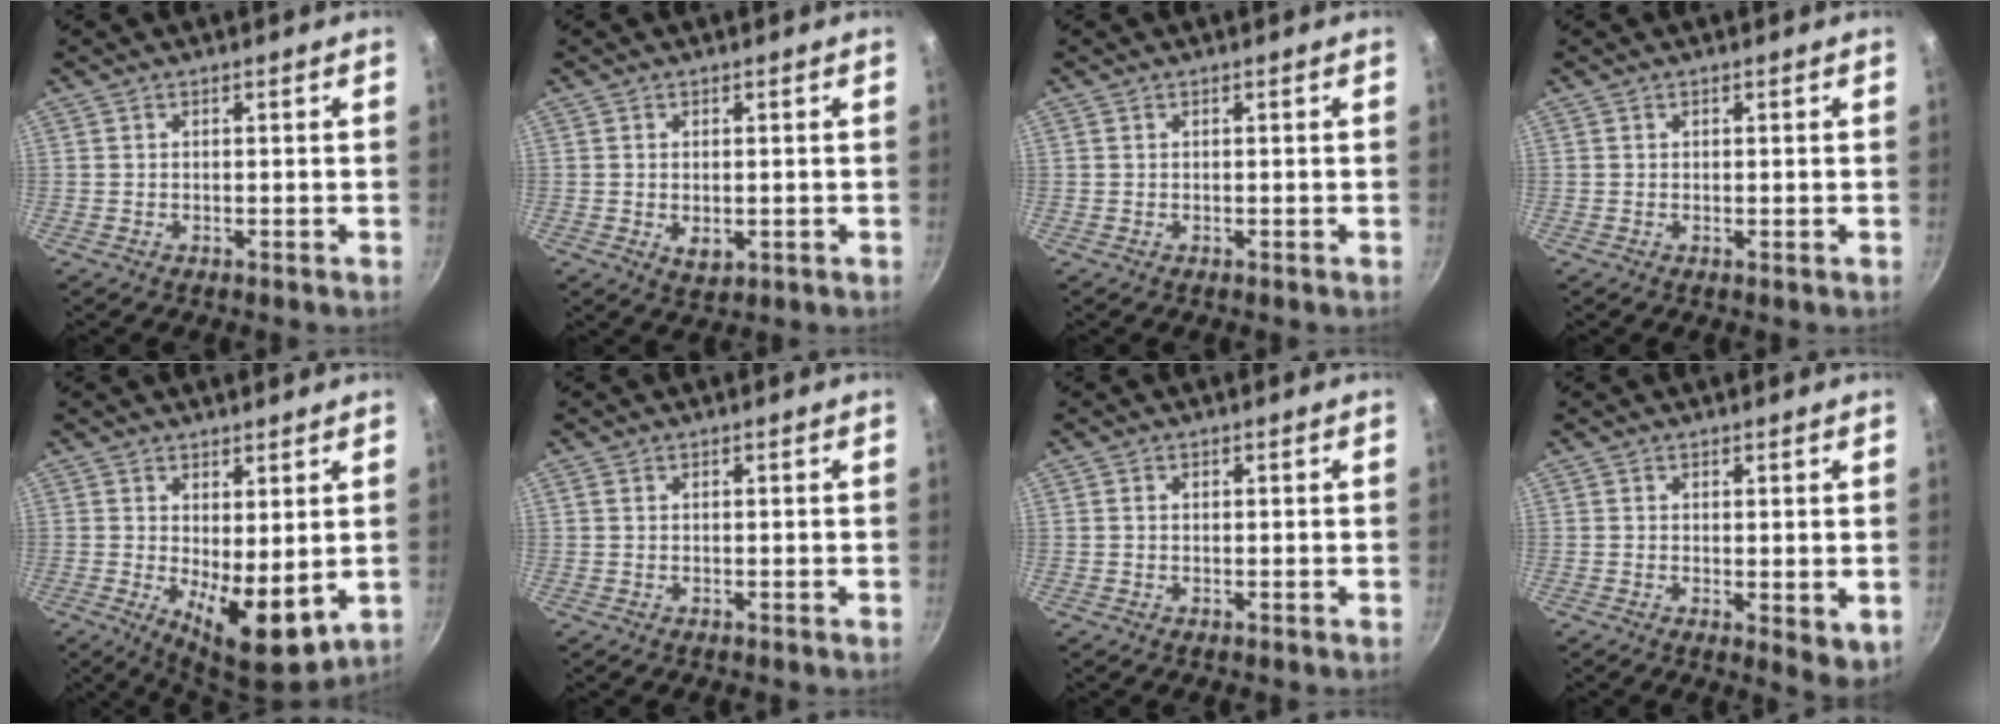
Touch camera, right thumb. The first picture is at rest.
{"total": 3.3, "force": [-0.3, 2.1, 2.5], "torque": [-0.040, -0.010, -0.001]}
{"total": 0.0}
{"total": 0.0}
{"total": 9.4, "force": [0.3, 3.8, 8.6], "torque": [-0.111, -0.023, 0.013]}
{"total": 0.6, "force": [0.2, 0.4, 0.4], "torque": [-0.008, 0.001, 0.003]}
{"total": 0.7, "force": [0.1, 0.6, 0.4], "torque": [-0.005, 0.004, 0.001]}
{"total": 4.3, "force": [0.3, 2.0, 3.8], "torque": [-0.051, -0.014, 0.006]}